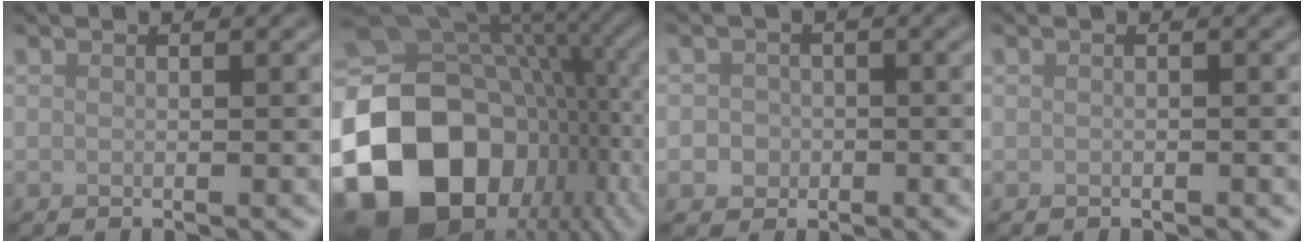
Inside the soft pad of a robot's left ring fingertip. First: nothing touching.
{"total": 20.8, "force": [-6.0, 15.9, 12.1], "torque": [-0.261, -0.024, -0.097]}
{"total": 2.4, "force": [-0.6, 2.2, 0.5], "torque": [0.014, 0.005, -0.023]}
{"total": 0.0}